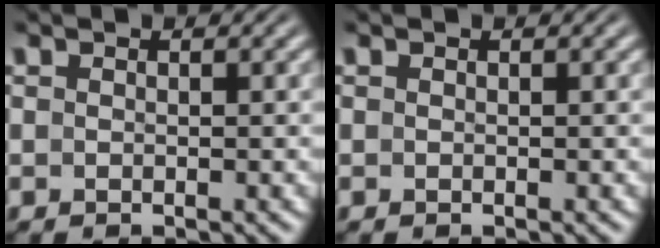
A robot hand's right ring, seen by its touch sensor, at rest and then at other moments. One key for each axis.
{"total": 0.0}